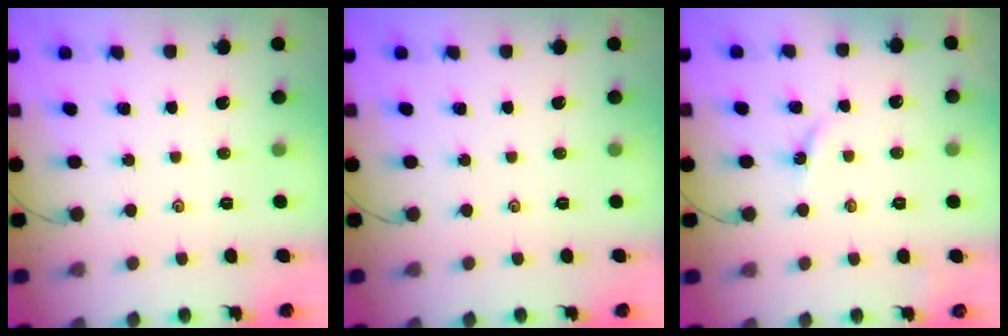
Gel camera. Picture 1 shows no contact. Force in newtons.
{"total": 0.0}
{"total": 2.4, "press": 2.4, "slide": 0.3}